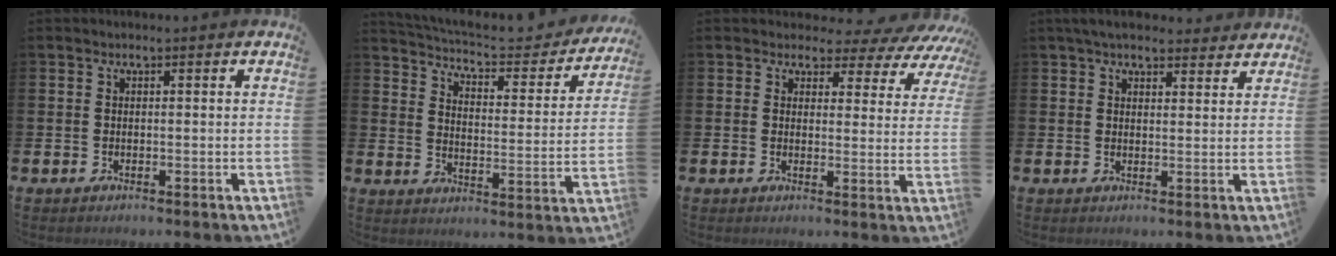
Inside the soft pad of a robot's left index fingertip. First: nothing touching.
{"total": 5.4, "force": [5.1, 1.2, 1.4], "torque": [-0.052, -0.042, 0.080]}
{"total": 3.0, "force": [2.3, 1.9, 0.7], "torque": [-0.019, -0.026, 0.030]}
{"total": 4.5, "force": [4.1, 1.4, 1.2], "torque": [-0.031, -0.013, 0.077]}